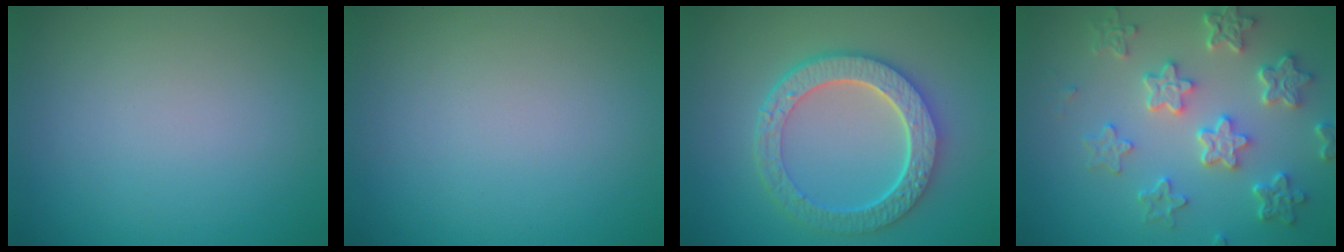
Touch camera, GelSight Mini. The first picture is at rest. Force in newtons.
{"total": 0.0}
{"total": 6.4, "press": 5.0, "slide": 3.9}
{"total": 5.9, "press": 4.5, "slide": 3.8}